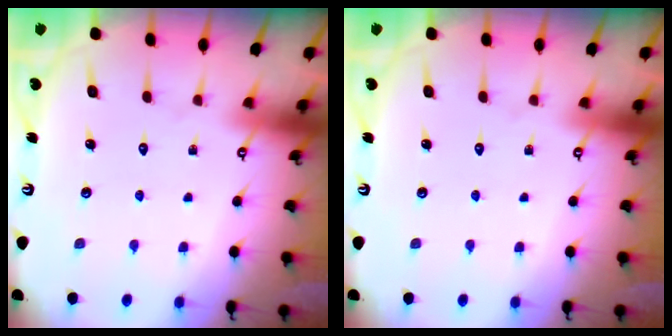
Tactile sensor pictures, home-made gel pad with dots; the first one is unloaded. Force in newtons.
{"total": 0.0}